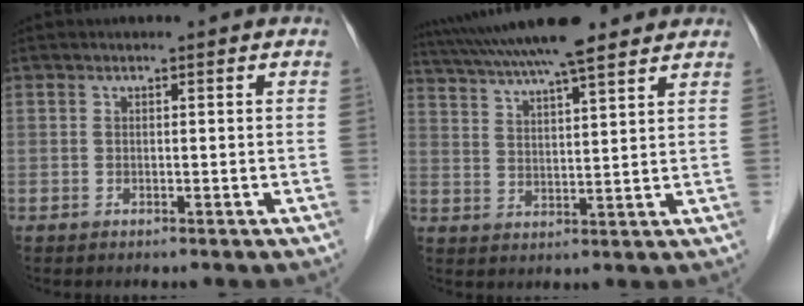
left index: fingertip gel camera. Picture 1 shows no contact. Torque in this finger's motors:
{"motor_torque": [1.07, -1.07, 0.75, 0.21]}